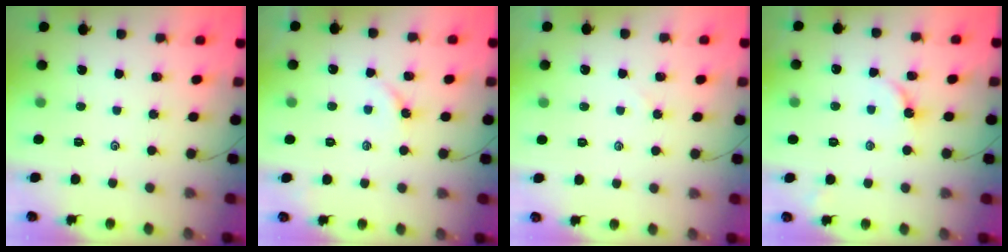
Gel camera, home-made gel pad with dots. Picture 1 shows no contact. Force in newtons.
{"total": 2.7, "press": 2.7, "slide": 0.5}
{"total": 2.7, "press": 2.7, "slide": 0.4}
{"total": 3.7, "press": 3.7, "slide": 0.4}